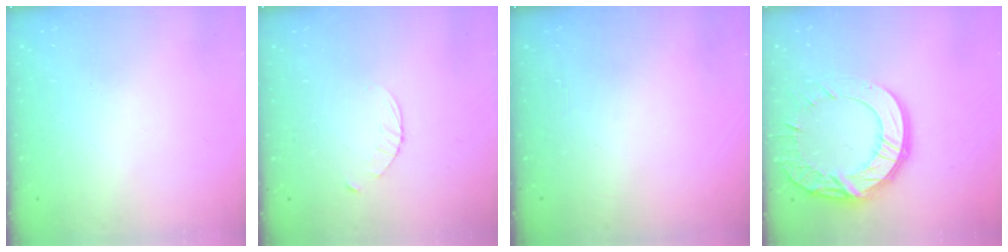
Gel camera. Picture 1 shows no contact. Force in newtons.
{"total": 3.2, "press": 3.2, "slide": 0.5}
{"total": 0.0}
{"total": 17.0, "press": 17.0, "slide": 1.2}